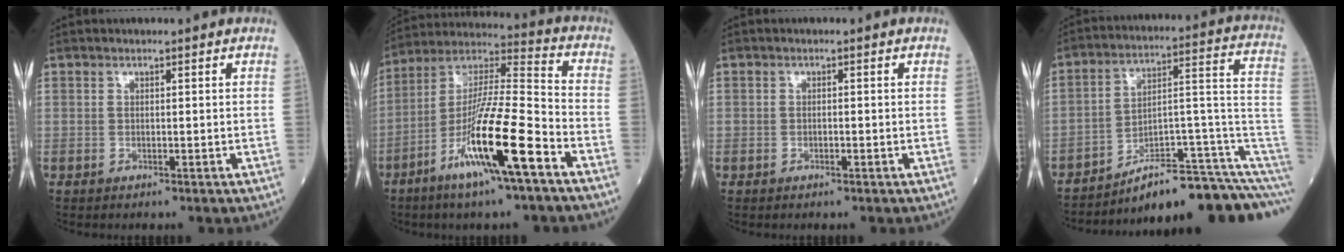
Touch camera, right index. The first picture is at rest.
{"total": 16.9, "force": [-7.8, 0.6, 14.9], "torque": [-0.287, -0.016, -0.144]}
{"total": 0.8, "force": [-0.3, 0.4, 0.6], "torque": [-0.013, 0.005, -0.003]}
{"total": 15.5, "force": [-11.5, 1.6, 10.2], "torque": [-0.089, 0.074, -0.167]}